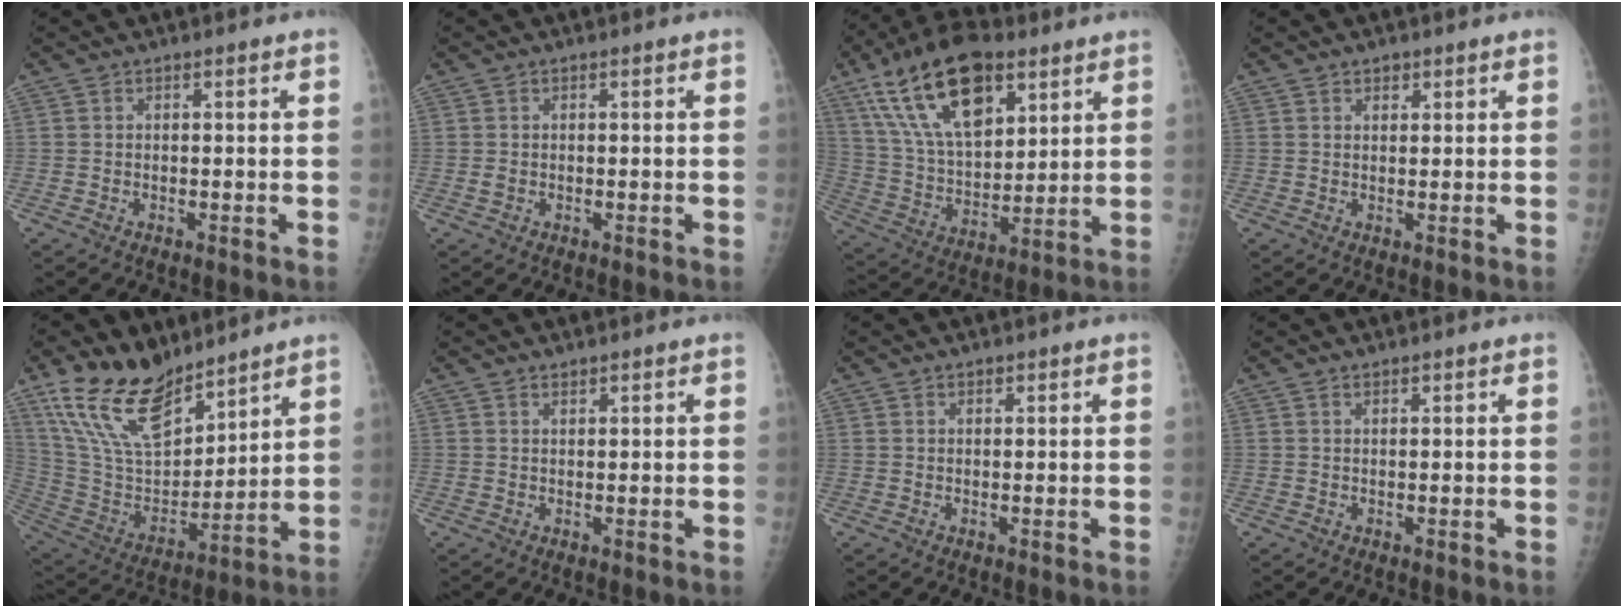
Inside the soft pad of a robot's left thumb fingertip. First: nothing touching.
{"total": 0.9, "force": [0.0, 0.8, 0.5], "torque": [-0.009, -0.001, 0.002]}
{"total": 21.7, "force": [11.4, 10.7, 15.1], "torque": [-0.249, -0.032, 0.209]}
{"total": 1.7, "force": [1.1, 1.1, 0.6], "torque": [0.002, -0.006, 0.014]}
{"total": 18.9, "force": [14.2, 8.1, 9.5], "torque": [-0.140, -0.068, 0.278]}
{"total": 1.2, "force": [1.0, 0.6, 0.4], "torque": [0.000, -0.007, 0.015]}
{"total": 1.0, "force": [0.7, 0.6, 0.4], "torque": [0.000, -0.004, 0.009]}
{"total": 0.8, "force": [0.7, 0.4, 0.3], "torque": [0.000, -0.004, 0.009]}